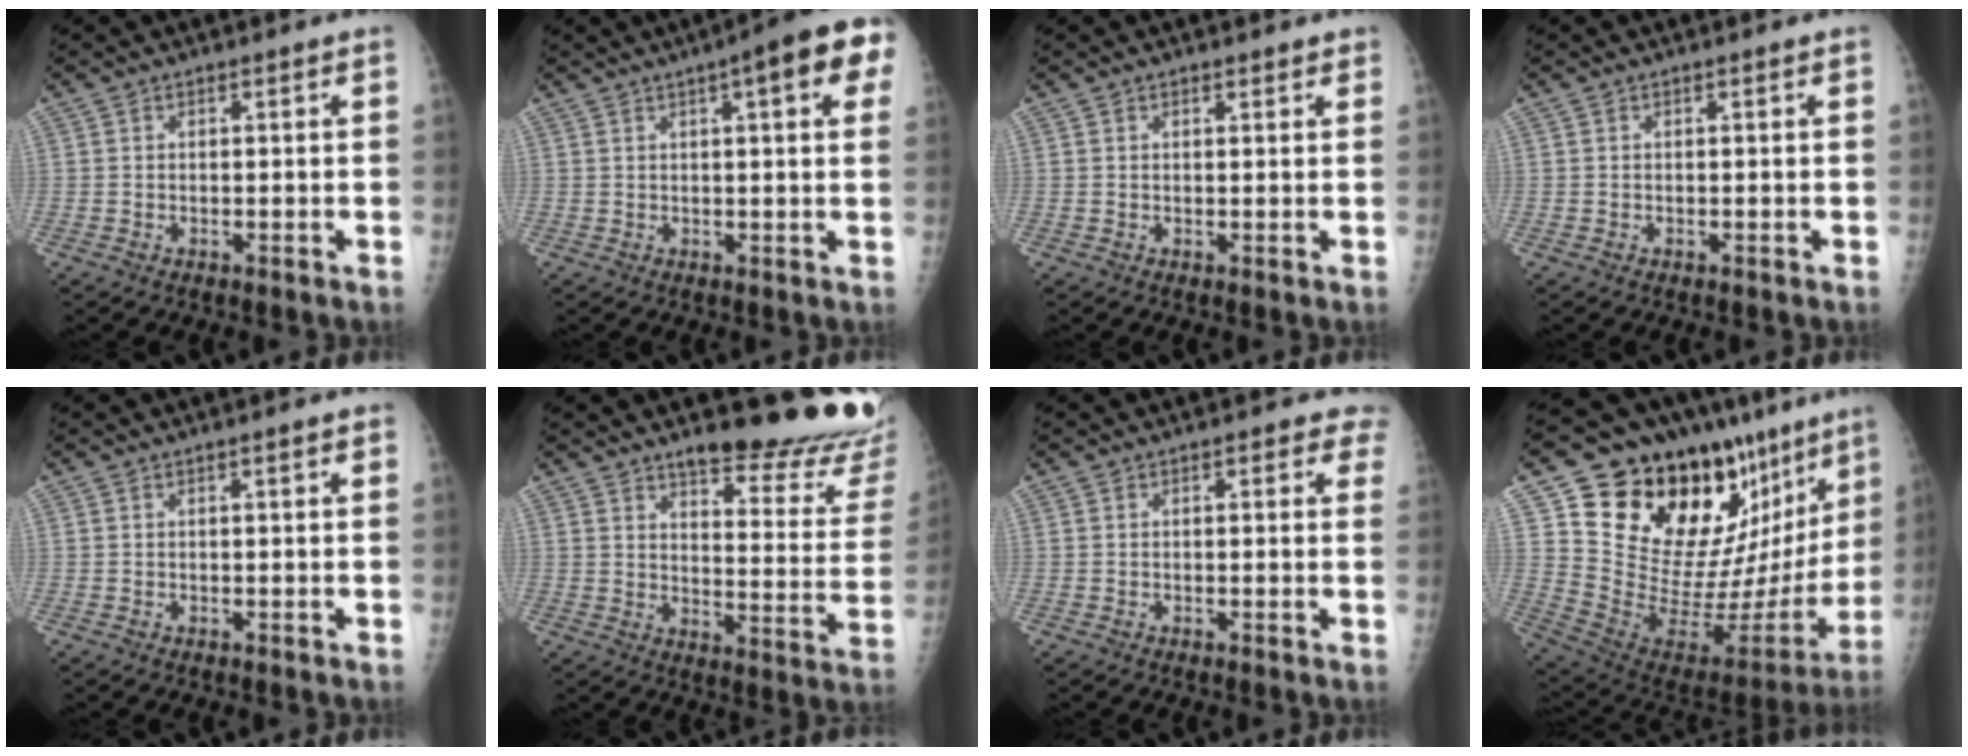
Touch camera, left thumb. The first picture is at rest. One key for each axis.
{"total": 11.4, "fx": 4.6, "fy": 2.5, "fz": 10.2, "tx": -0.113, "ty": 0.008, "tz": 0.048}
{"total": 1.3, "fx": 0.9, "fy": 0.8, "fz": 0.4, "tx": 0.009, "ty": -0.003, "tz": 0.007}
{"total": 0.0}
{"total": 0.9, "fx": 0.4, "fy": 0.0, "fz": 0.8, "tx": -0.012, "ty": 0.001, "tz": 0.005}
{"total": 21.2, "fx": 17.5, "fy": 4.8, "fz": 11.0, "tx": -0.101, "ty": -0.137, "tz": 0.215}
{"total": 2.9, "fx": 1.9, "fy": 1.6, "fz": 1.6, "tx": 0.010, "ty": -0.002, "tz": 0.010}
{"total": 32.1, "fx": 20.2, "fy": 14.8, "fz": 20.0, "tx": -0.264, "ty": -0.082, "tz": 0.319}